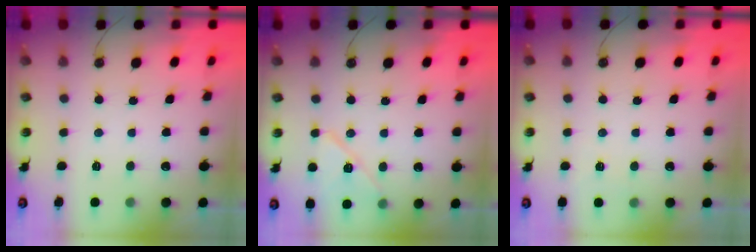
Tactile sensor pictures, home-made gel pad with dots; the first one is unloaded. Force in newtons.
{"total": 11.1, "press": 11.0, "slide": 1.1}
{"total": 2.4, "press": 2.4, "slide": 0.4}